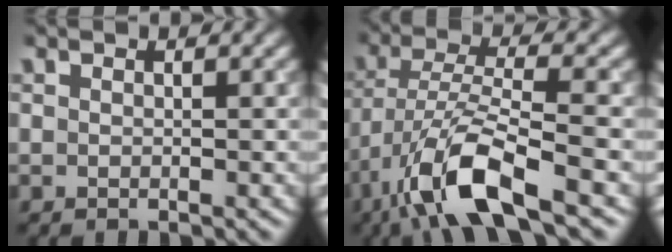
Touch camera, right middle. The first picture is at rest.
{"total": 9.3, "force": [-5.4, 2.4, 7.1], "torque": [-0.137, 0.003, -0.106]}